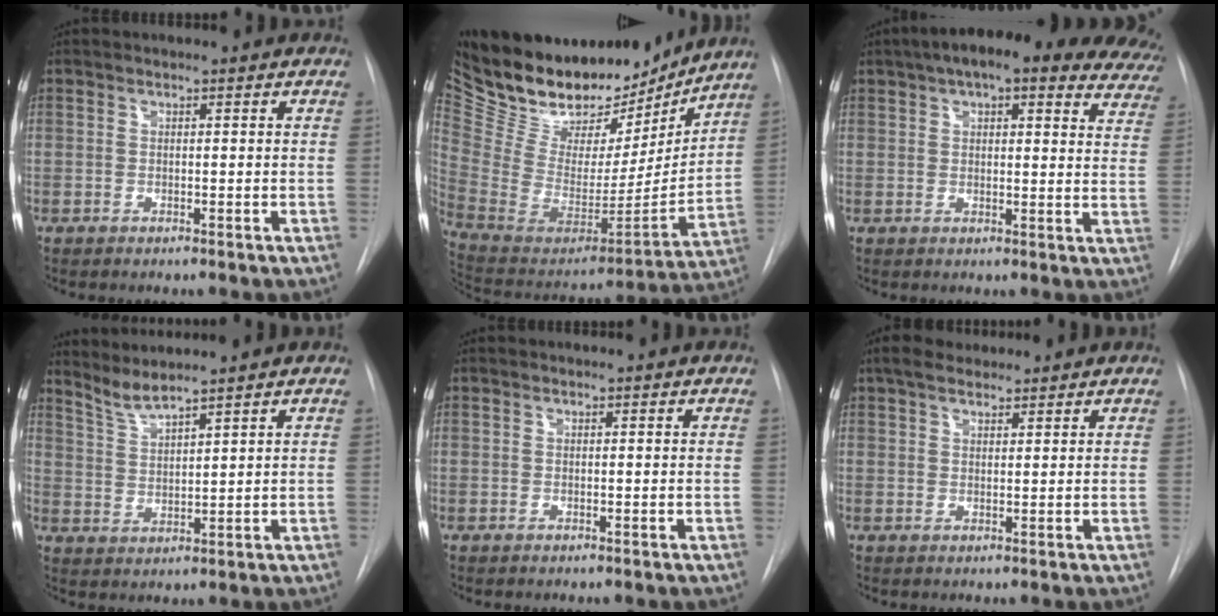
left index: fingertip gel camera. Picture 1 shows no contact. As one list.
[{"total": 24.8, "force": [21.7, 8.6, 8.4], "torque": [-0.159, -0.026, 0.347]}, {"total": 25.9, "force": [20.4, 7.5, 14.1], "torque": [-0.204, 0.023, 0.233]}, {"total": 4.1, "force": [3.8, -1.0, 0.9], "torque": [-0.028, -0.006, 0.085]}, {"total": 0.0}, {"total": 4.0, "force": [3.4, 1.5, 1.6], "torque": [-0.036, 0.026, 0.060]}]